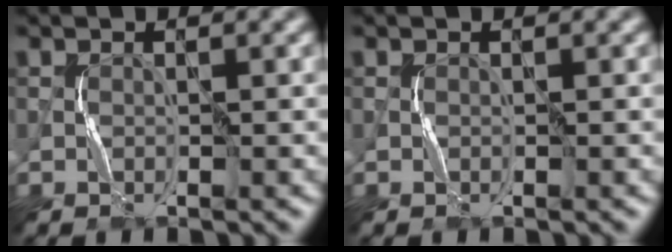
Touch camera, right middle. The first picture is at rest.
{"total": 0.0}